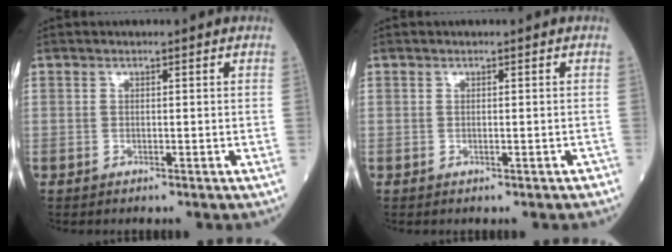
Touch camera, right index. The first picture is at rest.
{"total": 0.5, "force": [-0.3, 0.2, 0.4], "torque": [-0.012, -0.001, -0.003]}